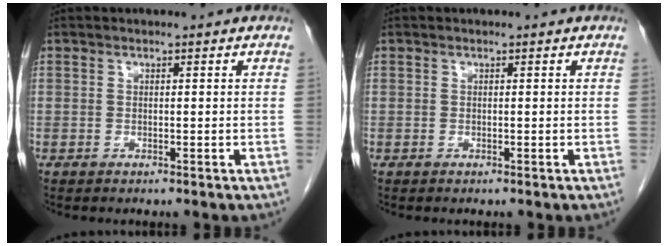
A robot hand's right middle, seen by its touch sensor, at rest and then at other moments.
{"total": 0.0}